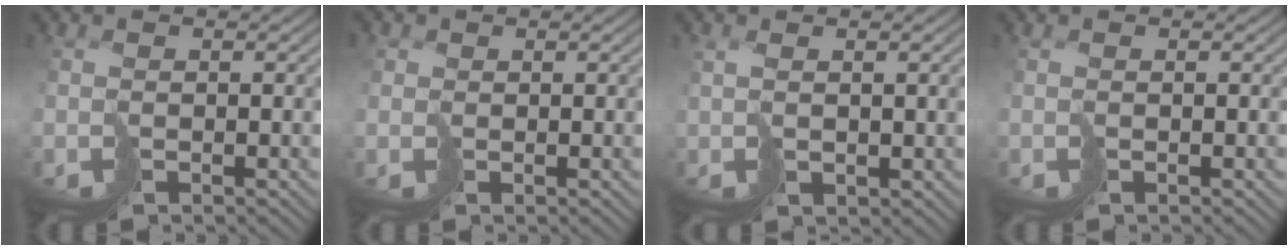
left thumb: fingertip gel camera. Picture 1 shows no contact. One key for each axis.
{"total": 1.4, "fx": 0.3, "fy": 1.3, "fz": 0.1, "tx": -0.007, "ty": 0.004, "tz": 0.003}
{"total": 2.9, "fx": 1.2, "fy": 1.1, "fz": 2.4, "tx": -0.052, "ty": 0.002, "tz": 0.032}
{"total": 0.0}